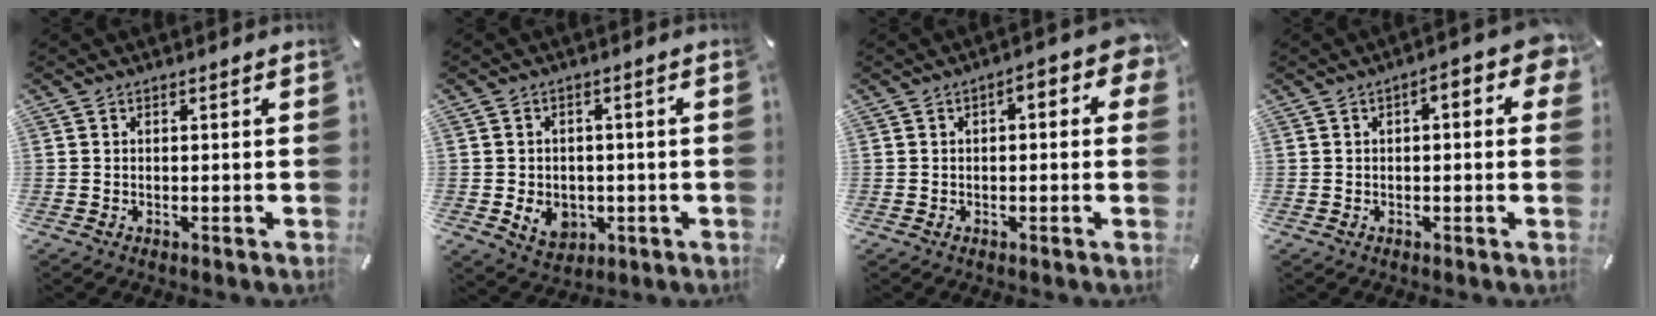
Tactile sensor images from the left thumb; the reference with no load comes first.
{"total": 6.6, "force": [-1.4, 5.7, 3.0], "torque": [-0.041, 0.004, -0.024]}
{"total": 4.8, "force": [-0.1, 2.5, 4.1], "torque": [-0.058, 0.008, -0.006]}
{"total": 5.9, "force": [0.8, 2.5, 5.2], "torque": [-0.064, -0.003, 0.009]}